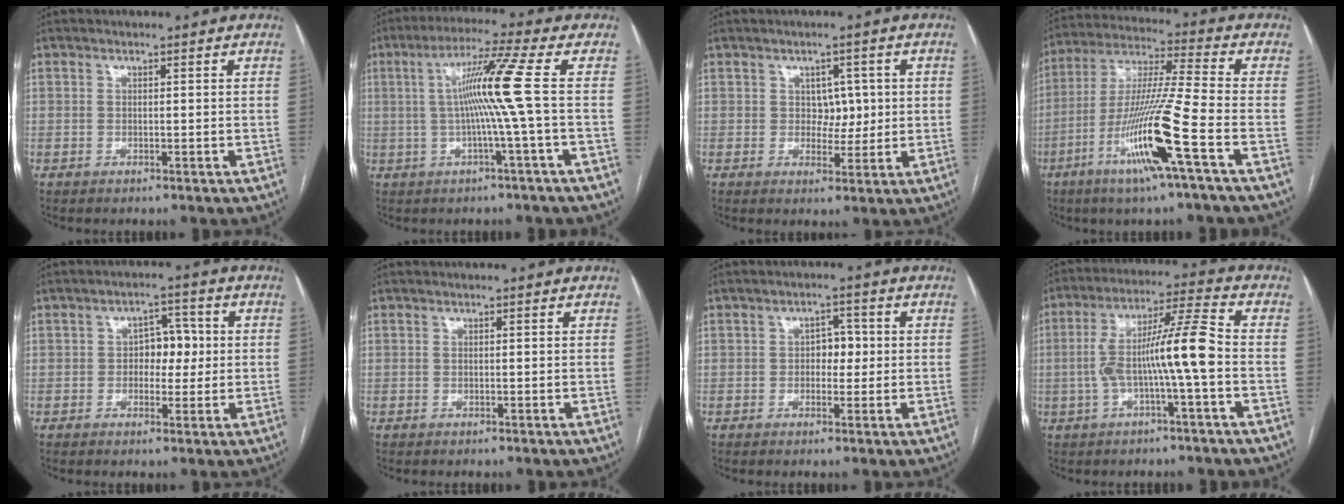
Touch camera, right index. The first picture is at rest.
{"total": 9.2, "force": [0.3, -2.3, 8.9], "torque": [-0.157, 0.011, 0.012]}
{"total": 4.0, "force": [0.7, 2.8, 2.7], "torque": [-0.027, 0.004, 0.014]}
{"total": 15.7, "force": [-6.4, -1.3, 14.2], "torque": [-0.285, -0.017, -0.124]}
{"total": 5.1, "force": [0.1, 3.3, 3.9], "torque": [-0.049, 0.016, 0.003]}
{"total": 0.0}
{"total": 3.4, "force": [0.1, 2.2, 2.6], "torque": [-0.030, 0.011, 0.002]}
{"total": 10.8, "force": [-1.6, -0.1, 10.7], "torque": [-0.199, 0.027, -0.032]}